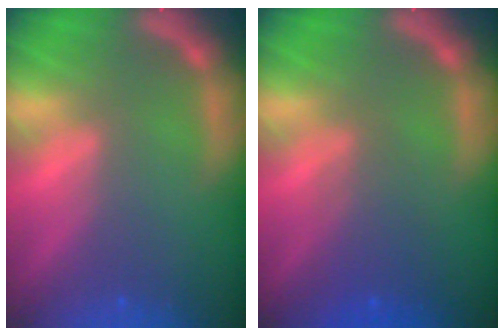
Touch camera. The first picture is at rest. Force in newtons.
{"total": 3.1}